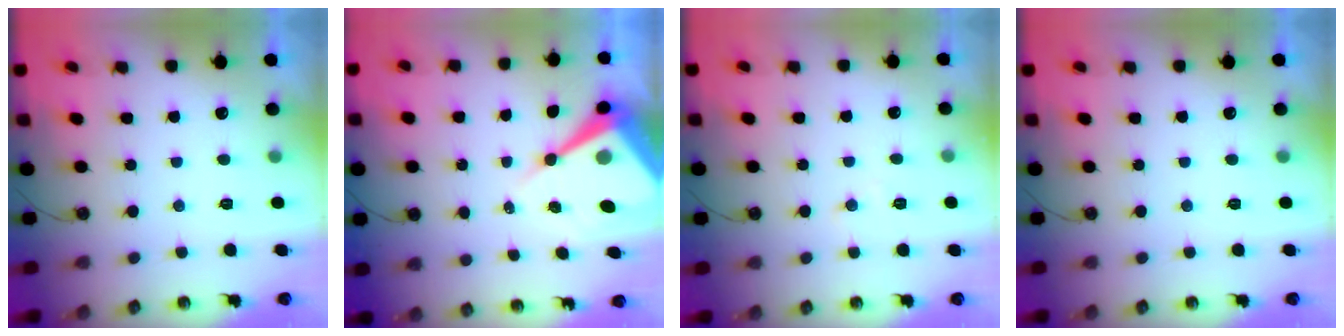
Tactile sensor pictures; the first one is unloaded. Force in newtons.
{"total": 12.1, "press": 12.1, "slide": 1.1}
{"total": 6.4, "press": 6.3, "slide": 0.9}
{"total": 0.0}